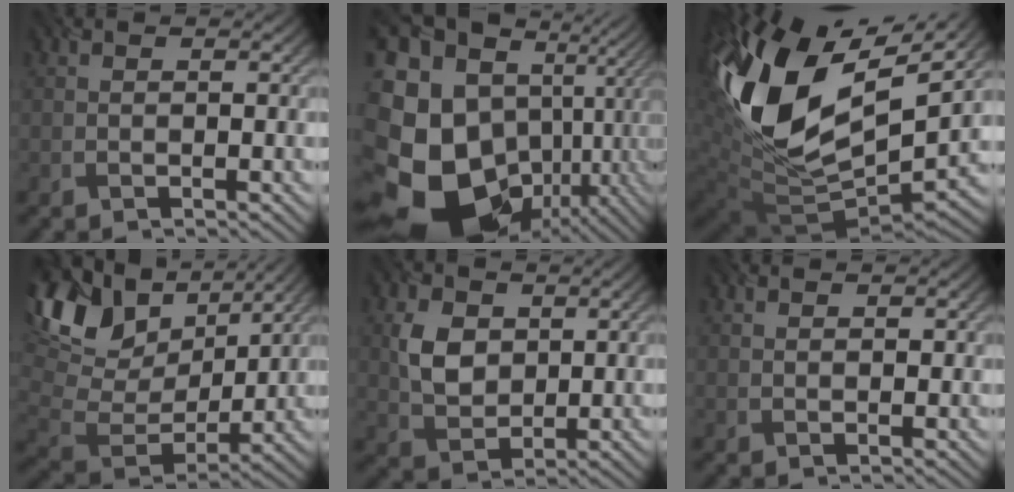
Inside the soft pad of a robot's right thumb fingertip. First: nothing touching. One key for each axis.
{"total": 23.9, "fx": -6.5, "fy": 19.3, "fz": 12.6, "tx": -0.299, "ty": -0.024, "tz": -0.108}
{"total": 17.8, "fx": 6.0, "fy": 10.3, "fz": 13.2, "tx": -0.312, "ty": 0.004, "tz": 0.109}
{"total": 14.5, "fx": 7.9, "fy": 8.4, "fz": 8.8, "tx": -0.211, "ty": 0.028, "tz": 0.141}
{"total": 5.5, "fx": 1.7, "fy": 4.1, "fz": 3.3, "tx": -0.080, "ty": 0.001, "tz": 0.033}
{"total": 0.8, "fx": 0.7, "fy": 0.1, "fz": 0.3, "tx": -0.005, "ty": 0.002, "tz": 0.007}